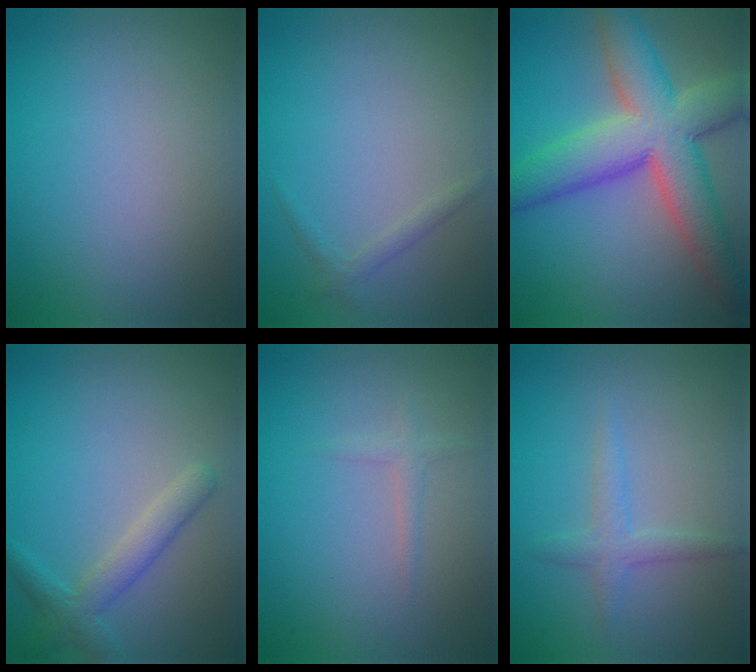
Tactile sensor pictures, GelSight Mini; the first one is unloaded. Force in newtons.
{"total": 1.1, "press": 1.1, "slide": 0.1}
{"total": 10.4, "press": 10.4, "slide": 0.6}
{"total": 2.9, "press": 2.9, "slide": 0.1}
{"total": 1.0, "press": 1.0, "slide": 0.1}
{"total": 1.8, "press": 1.8, "slide": 0.1}